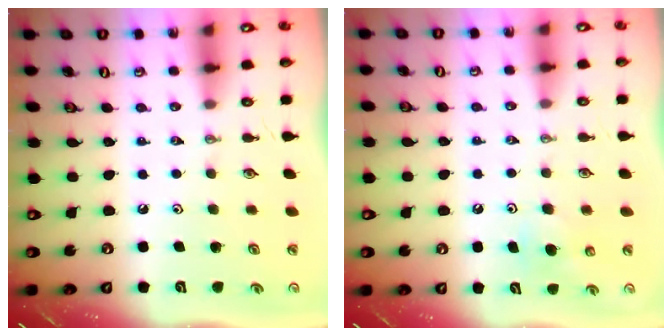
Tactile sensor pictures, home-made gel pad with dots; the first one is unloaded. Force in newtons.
{"total": 4.9, "press": 4.8, "slide": 0.9}